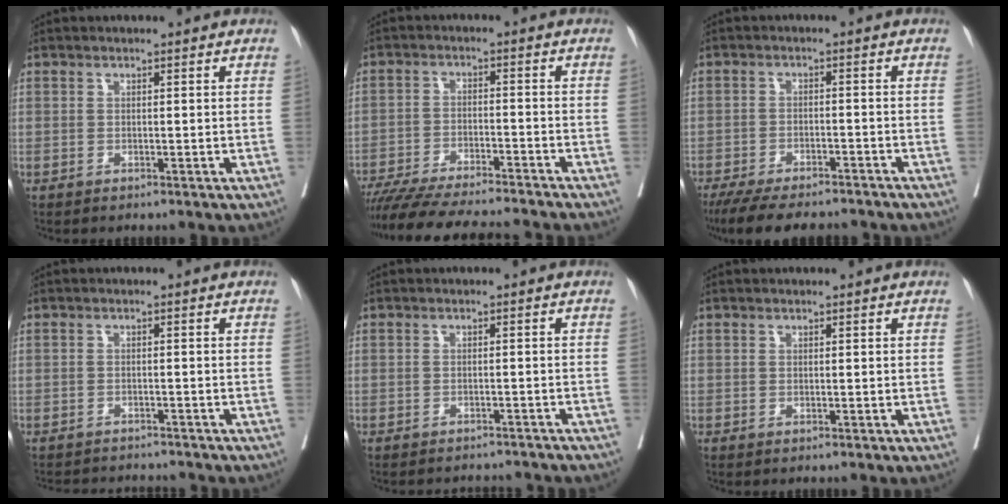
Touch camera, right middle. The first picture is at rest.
{"total": 16.0, "force": [-14.5, 0.8, 6.5], "torque": [-0.103, -0.018, -0.221]}
{"total": 13.4, "force": [-11.7, 2.9, 5.8], "torque": [-0.097, -0.010, -0.167]}
{"total": 6.8, "force": [-6.6, 1.3, 1.2], "torque": [-0.012, 0.000, -0.088]}
{"total": 7.6, "force": [-7.3, 1.7, 1.6], "torque": [-0.014, 0.001, -0.078]}
{"total": 0.0}